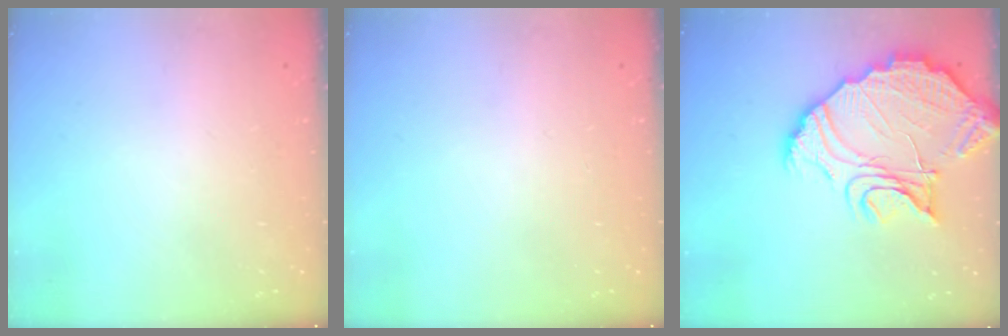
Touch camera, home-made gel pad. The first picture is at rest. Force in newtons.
{"total": 0.0}
{"total": 21.1, "press": 21.1, "slide": 1.6}